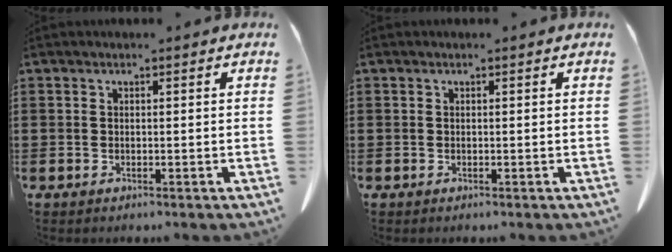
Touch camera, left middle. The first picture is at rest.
{"total": 0.0}